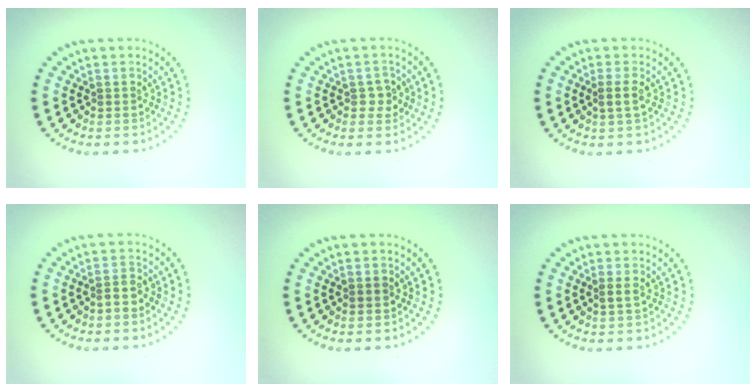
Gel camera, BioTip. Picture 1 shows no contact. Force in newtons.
{"total": 1.5, "press": 1.4, "slide": 0.5}
{"total": 1.4, "press": 1.1, "slide": 0.8}
{"total": 1.5, "press": 1.2, "slide": 0.9}
{"total": 0.9, "press": 0.9, "slide": 0.0}
{"total": 0.8, "press": 0.8, "slide": 0.2}